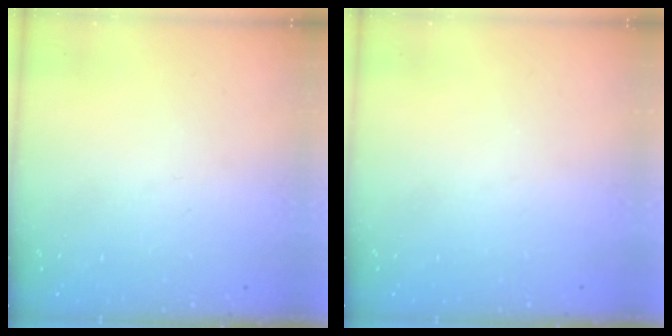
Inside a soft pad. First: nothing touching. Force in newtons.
{"total": 0.0}